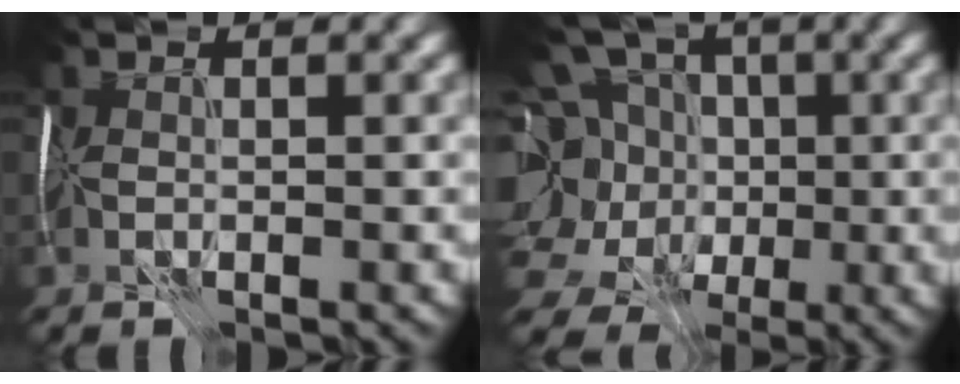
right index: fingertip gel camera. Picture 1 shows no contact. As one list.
[{"total": 13.6, "force": [-0.3, 11.8, 6.8], "torque": [-0.145, 0.014, -0.029]}]